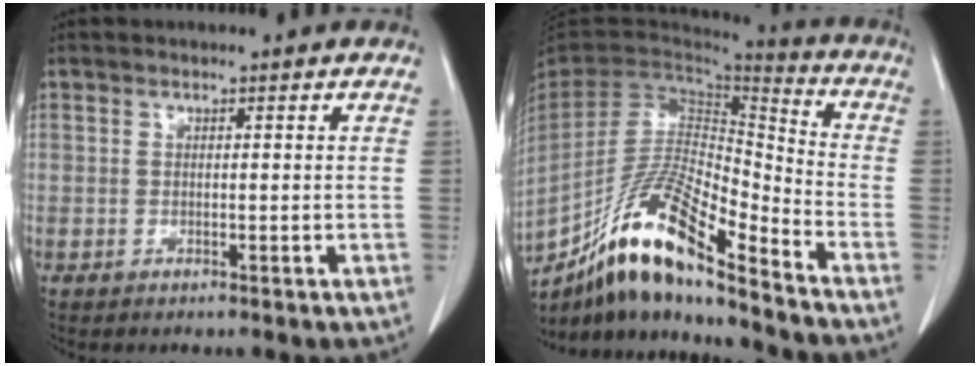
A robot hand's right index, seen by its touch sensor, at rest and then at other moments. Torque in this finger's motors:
{"motor_torque": [0.99, -0.95, 0.53, 0.21]}